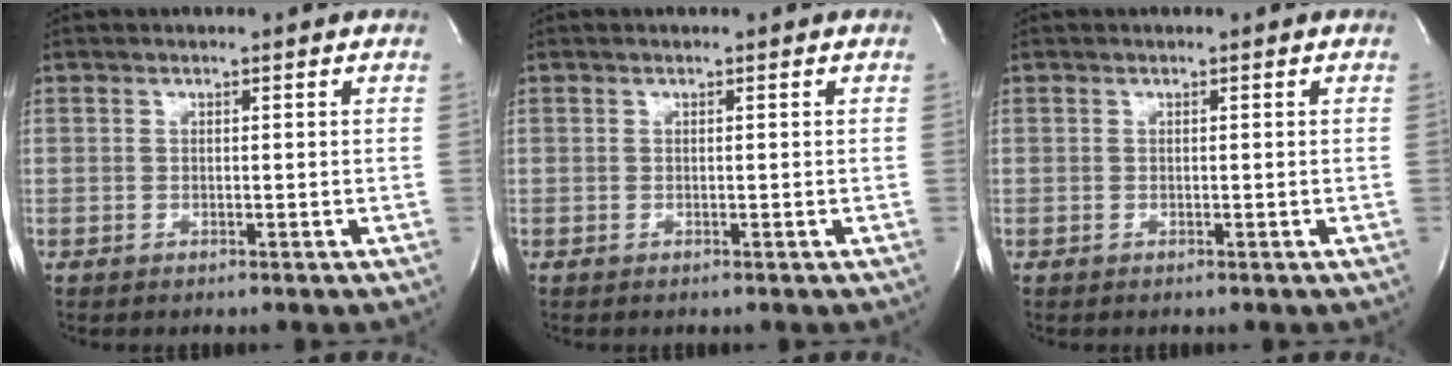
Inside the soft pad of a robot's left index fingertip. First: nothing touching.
{"total": 0.0}
{"total": 0.0}